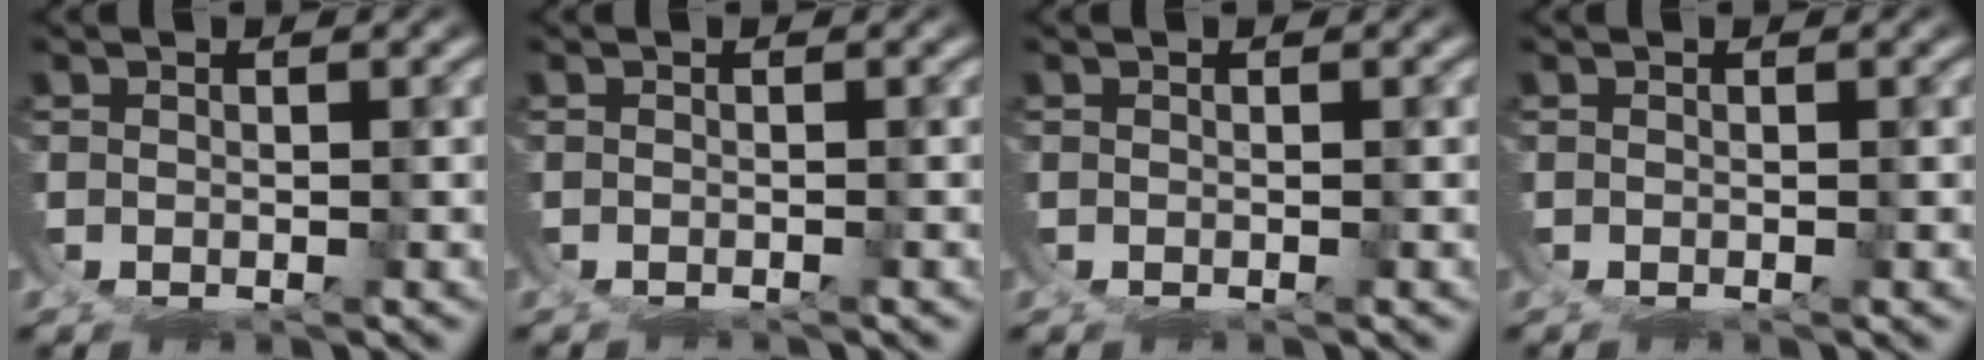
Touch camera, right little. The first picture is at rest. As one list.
[{"total": 0.7, "force": [-0.6, 0.1, -0.3], "torque": [0.007, -0.001, -0.013]}, {"total": 0.0}, {"total": 0.0}]